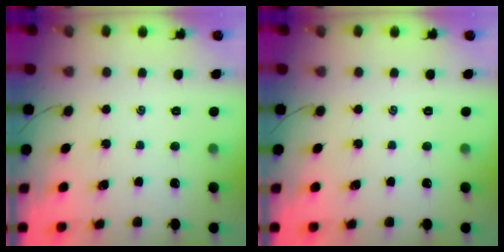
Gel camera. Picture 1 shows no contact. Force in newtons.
{"total": 0.0}